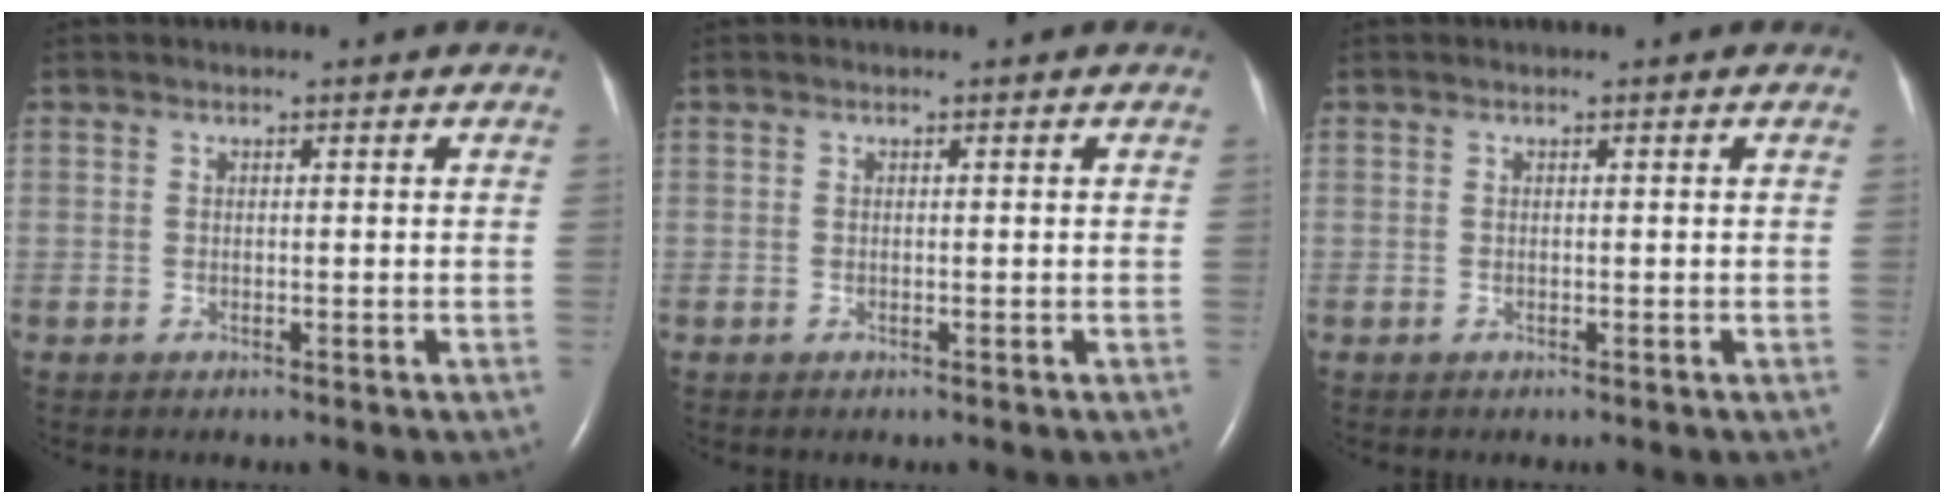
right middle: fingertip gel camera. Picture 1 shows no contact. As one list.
[{"total": 0.0}, {"total": 0.0}]